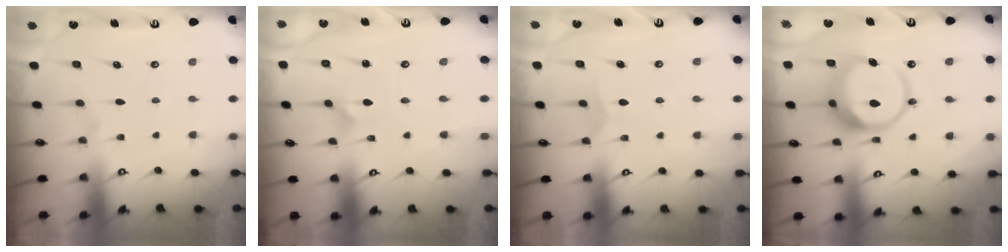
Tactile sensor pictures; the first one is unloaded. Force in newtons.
{"total": 1.0, "press": 1.0, "slide": 0.0}
{"total": 3.9, "press": 3.9, "slide": 0.4}
{"total": 13.4, "press": 13.3, "slide": 1.6}